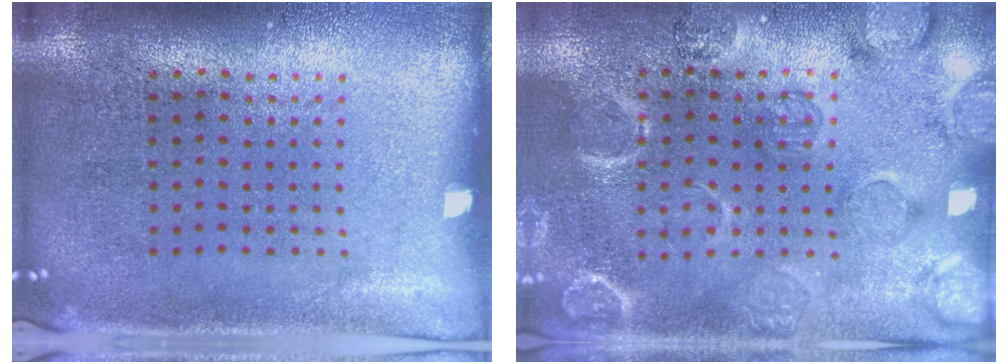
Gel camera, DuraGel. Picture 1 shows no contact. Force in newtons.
{"total": 2.5, "press": 2.2, "slide": 1.1}